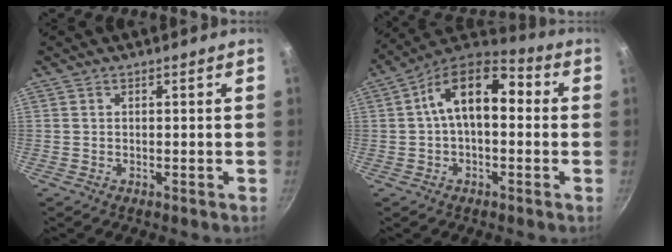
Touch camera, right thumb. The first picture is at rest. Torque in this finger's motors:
{"motor_torque": [0.52, 2.46, 1.13, -0.35, 0.14]}